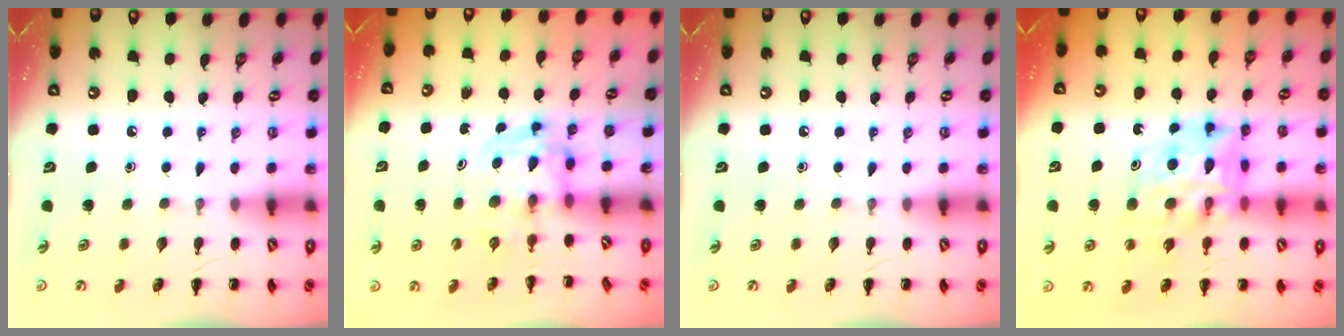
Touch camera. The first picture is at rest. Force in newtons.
{"total": 3.7, "press": 3.7, "slide": 0.6}
{"total": 0.0}
{"total": 13.5, "press": 12.9, "slide": 4.0}